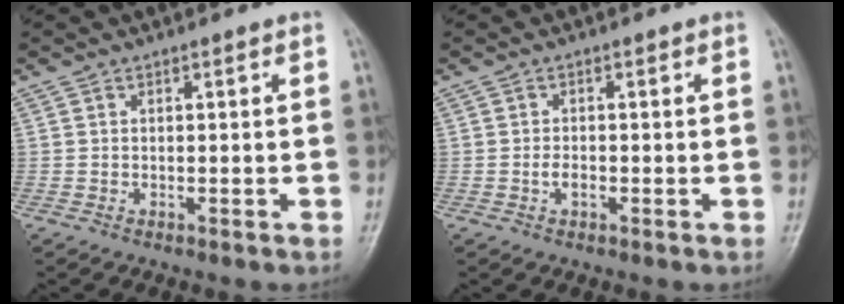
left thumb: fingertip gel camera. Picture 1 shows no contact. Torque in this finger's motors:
{"motor_torque": [0.35, 0.73, 0.32, 0.26, -0.01]}